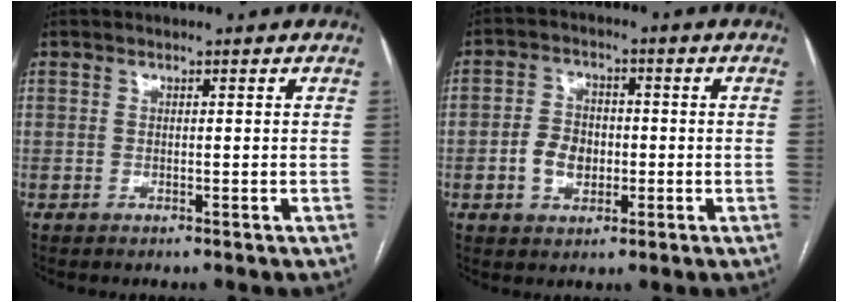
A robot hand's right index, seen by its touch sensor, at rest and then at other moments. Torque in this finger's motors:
{"motor_torque": [0.27, 0.05, 0.17, 0.02]}